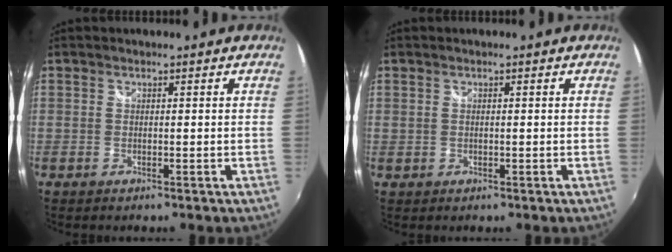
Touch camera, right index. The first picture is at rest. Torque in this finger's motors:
{"motor_torque": [-0.01, 0.05, 0.02, 0.00]}